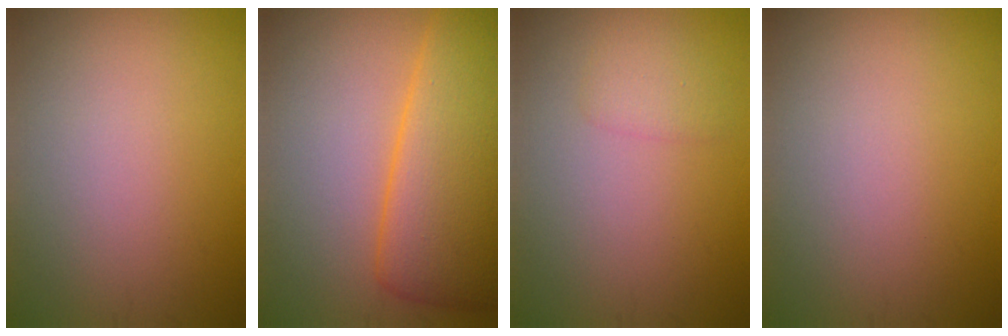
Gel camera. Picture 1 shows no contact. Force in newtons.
{"total": 8.5, "press": 8.5, "slide": 0.2}
{"total": 1.4, "press": 1.4, "slide": 0.1}
{"total": 0.0}